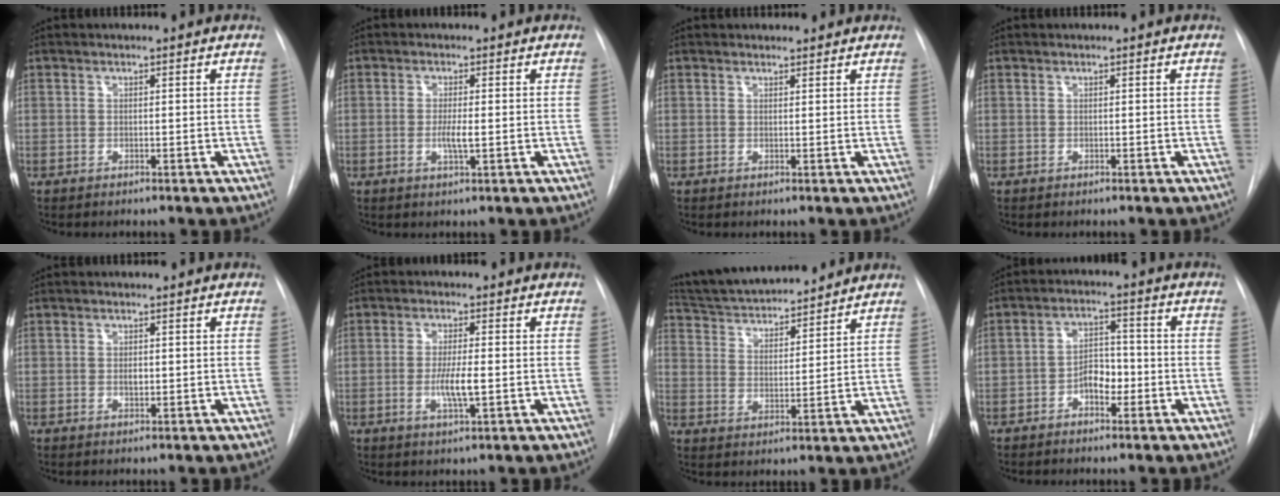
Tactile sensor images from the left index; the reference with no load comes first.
{"total": 2.5, "force": [-0.6, 0.2, 2.4], "torque": [-0.049, -0.010, -0.011]}
{"total": 1.9, "force": [1.8, 0.7, 0.1], "torque": [-0.002, 0.008, 0.020]}
{"total": 0.0}
{"total": 0.9, "force": [-0.2, 0.5, 0.7], "torque": [-0.012, -0.007, -0.003]}
{"total": 4.5, "force": [-1.1, 0.5, 4.3], "torque": [-0.086, -0.014, -0.018]}
{"total": 16.2, "force": [14.9, 2.6, 5.8], "torque": [-0.101, 0.016, 0.244]}
{"total": 4.6, "force": [-2.2, 2.5, 3.2], "torque": [-0.055, 0.008, -0.040]}